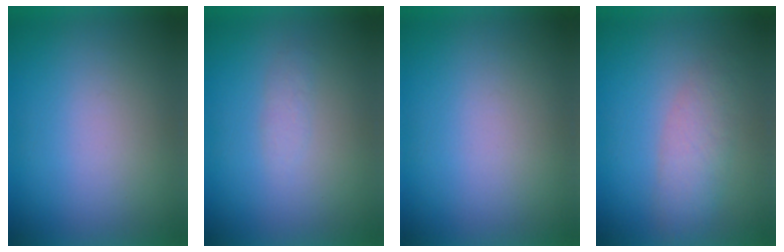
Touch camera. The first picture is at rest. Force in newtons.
{"total": 1.4}
{"total": 0.0}
{"total": 2.9}